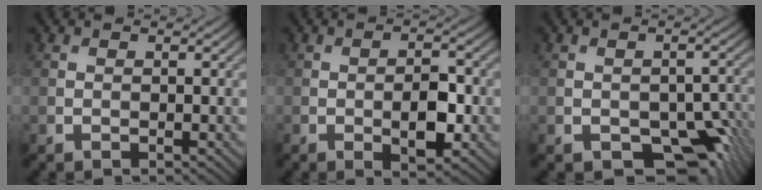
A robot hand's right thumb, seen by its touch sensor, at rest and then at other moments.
{"total": 4.8, "force": [-1.1, 2.0, 4.2], "torque": [-0.071, -0.002, -0.018]}
{"total": 8.1, "force": [-3.9, 4.9, 5.2], "torque": [-0.076, -0.019, -0.050]}